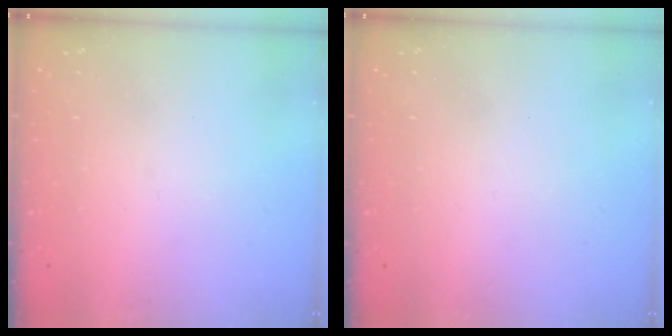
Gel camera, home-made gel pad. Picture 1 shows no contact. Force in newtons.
{"total": 1.8, "press": 1.8, "slide": 0.2}